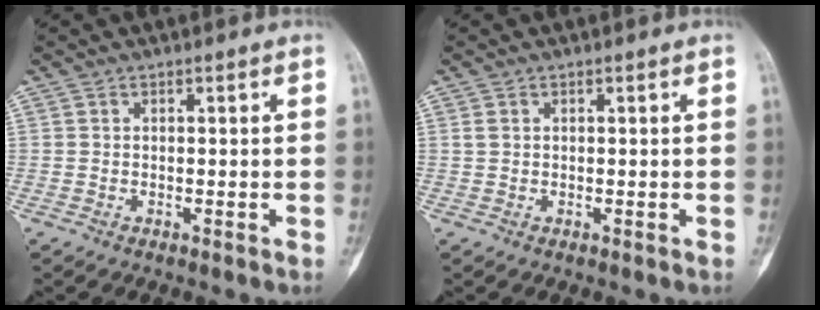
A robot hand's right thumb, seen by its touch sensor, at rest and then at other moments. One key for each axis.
{"total": 0.8, "fx": 0.3, "fy": 0.6, "fz": 0.5, "tx": -0.010, "ty": 0.006, "tz": 0.007}